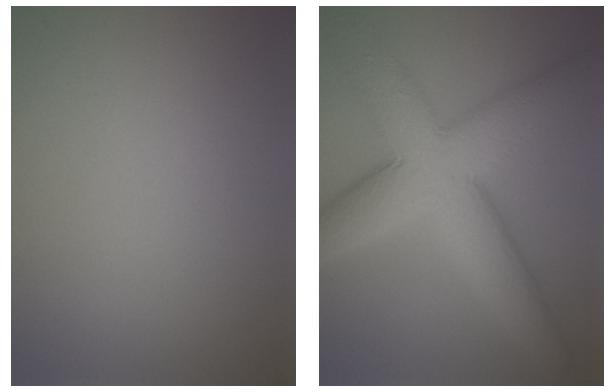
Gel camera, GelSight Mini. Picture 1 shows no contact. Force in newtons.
{"total": 9.8, "press": 9.8, "slide": 0.2}